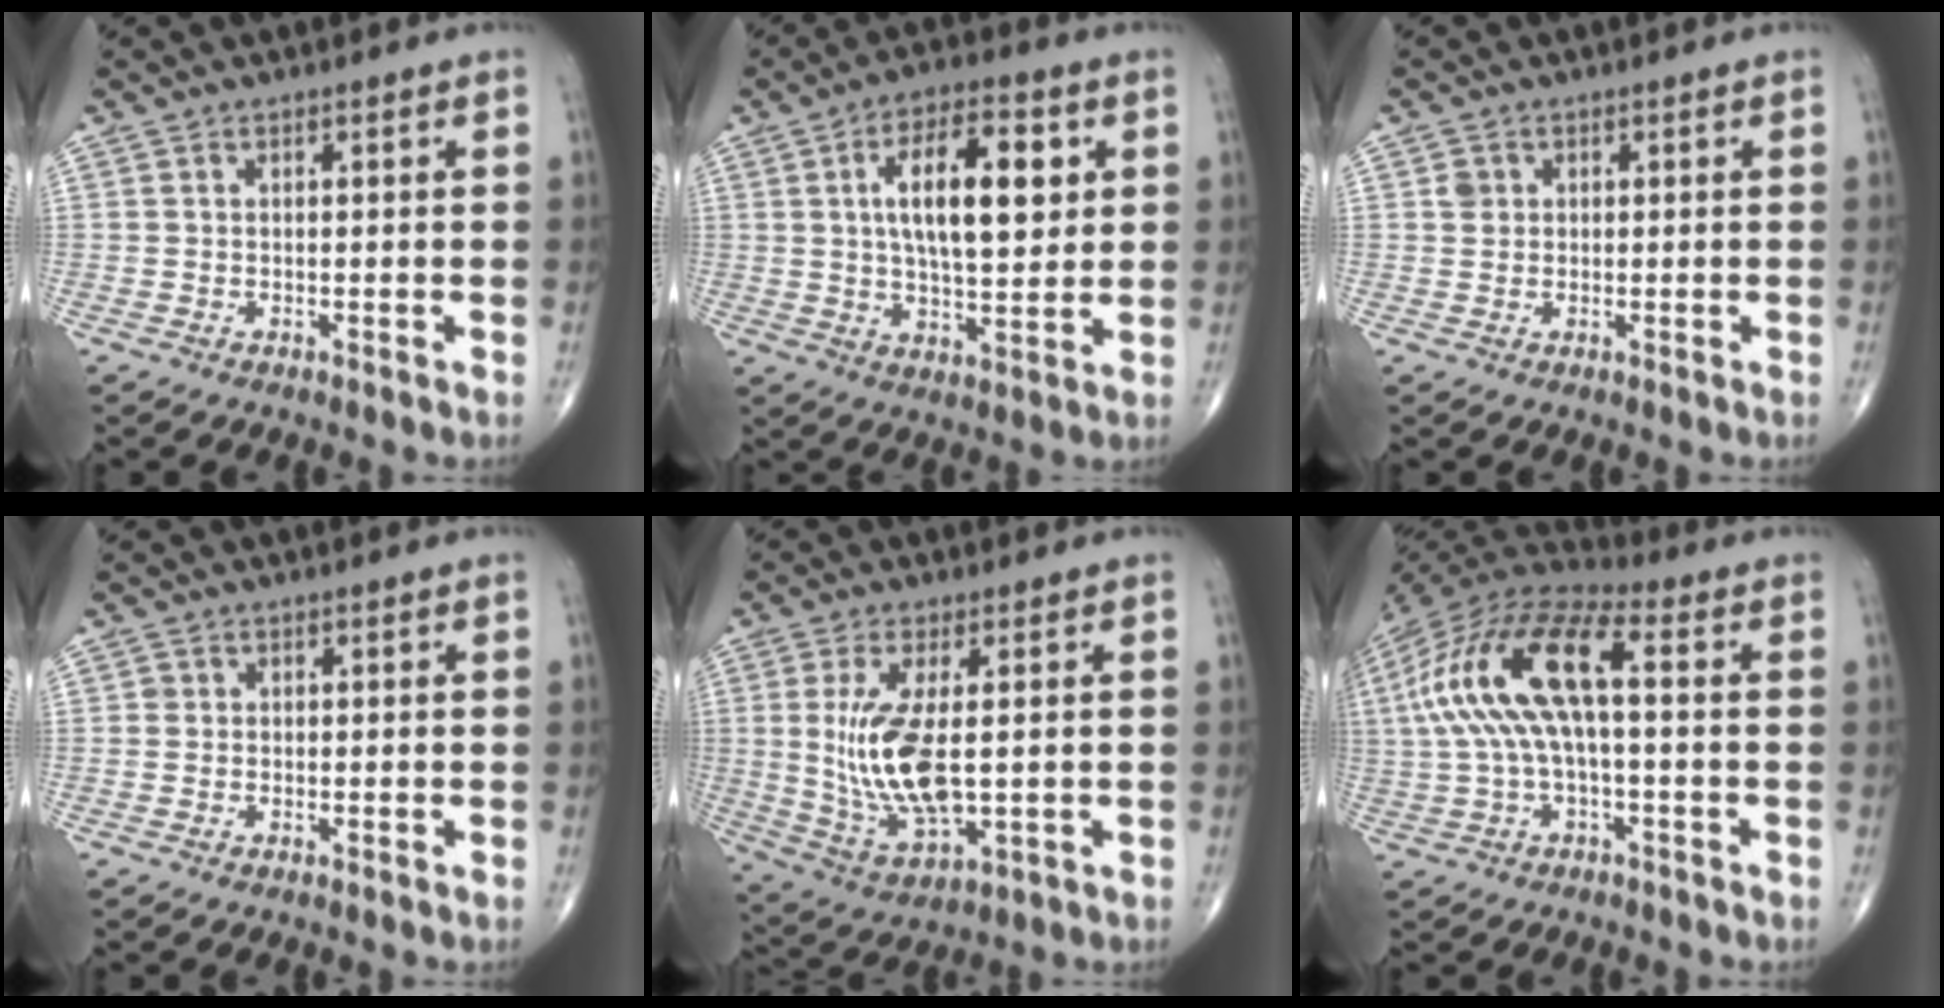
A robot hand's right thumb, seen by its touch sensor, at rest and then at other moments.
{"total": 14.7, "force": [3.5, 6.3, 12.8], "torque": [-0.193, -0.004, 0.056]}
{"total": 1.9, "force": [0.5, 1.7, 0.6], "torque": [-0.004, 0.000, 0.009]}
{"total": 0.7, "force": [0.0, 0.7, 0.1], "torque": [0.003, 0.002, 0.000]}
{"total": 13.4, "force": [0.7, 5.3, 12.2], "torque": [-0.253, -0.019, 0.028]}
{"total": 18.9, "force": [1.8, 7.6, 17.2], "torque": [-0.357, 0.047, 0.025]}